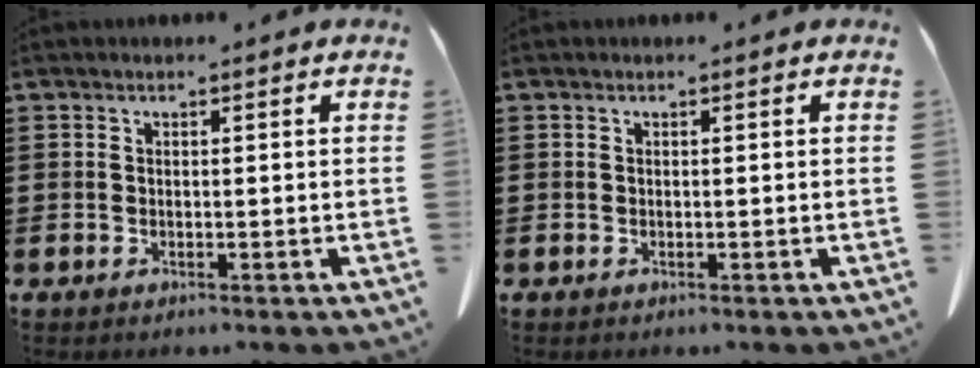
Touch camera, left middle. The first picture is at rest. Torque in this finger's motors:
{"motor_torque": [-0.04, 0.00, 0.00, 0.00]}